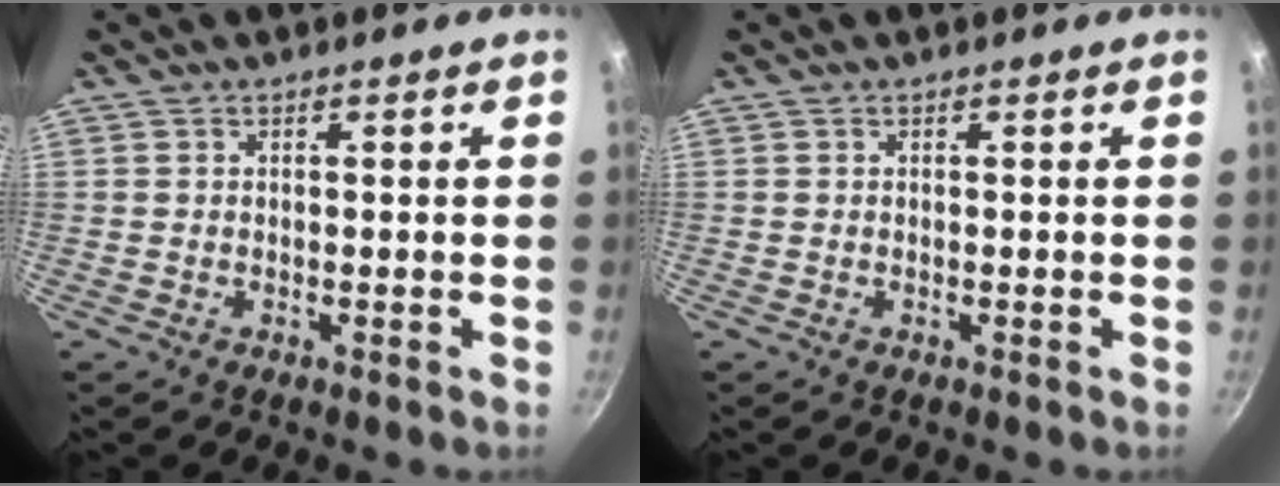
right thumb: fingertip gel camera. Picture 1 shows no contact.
{"total": 0.0}